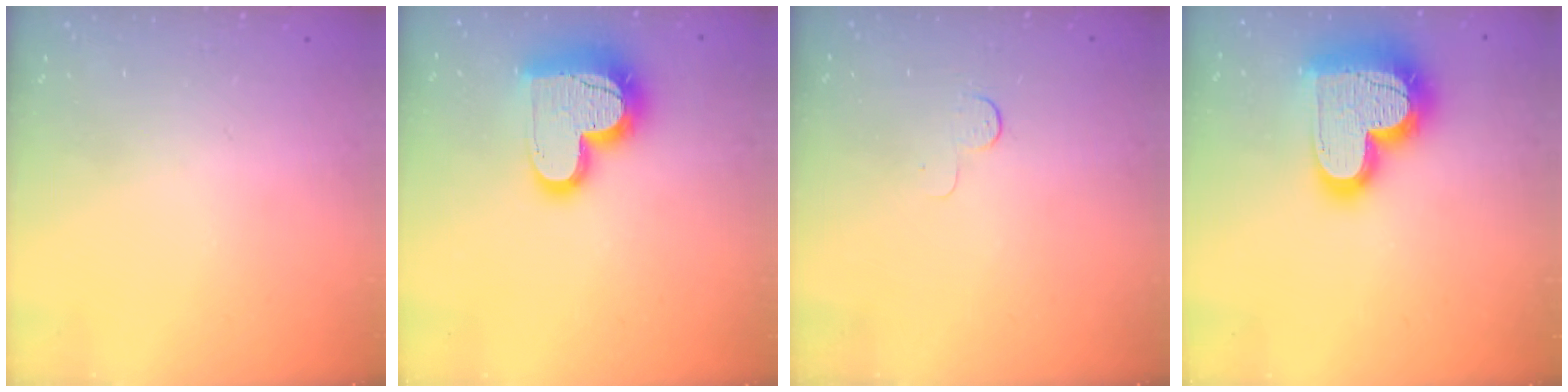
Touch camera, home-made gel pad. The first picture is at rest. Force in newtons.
{"total": 17.7, "press": 17.7, "slide": 1.5}
{"total": 3.9, "press": 3.8, "slide": 0.4}
{"total": 23.3, "press": 23.2, "slide": 1.9}